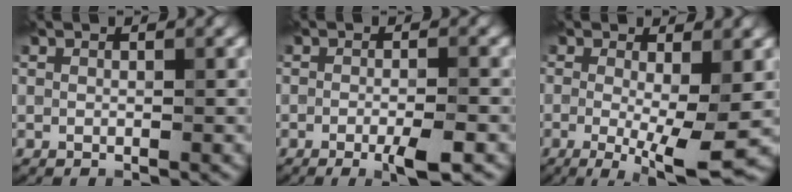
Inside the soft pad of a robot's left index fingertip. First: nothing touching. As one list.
[{"total": 3.0, "force": [-1.4, 0.4, 2.6], "torque": [-0.046, -0.007, -0.026]}, {"total": 7.0, "force": [-1.0, 1.5, 6.8], "torque": [-0.116, -0.020, -0.014]}]